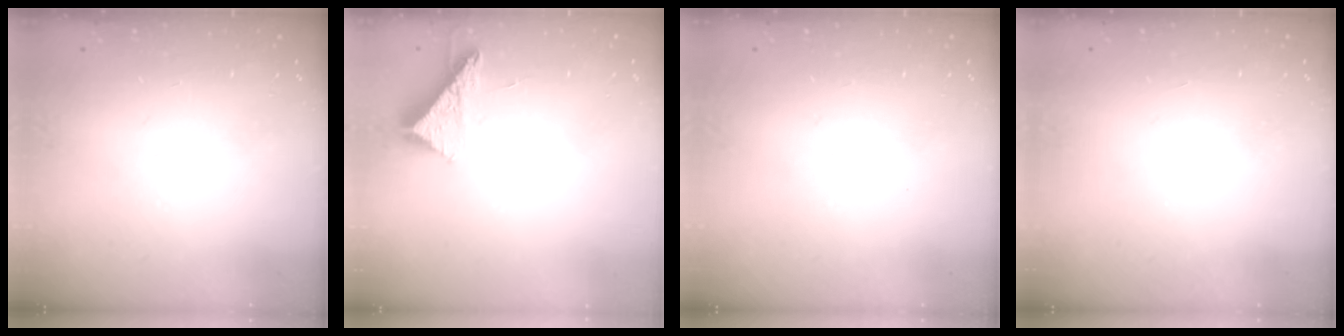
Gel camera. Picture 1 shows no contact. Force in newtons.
{"total": 8.9, "press": 8.9, "slide": 0.3}
{"total": 0.0}
{"total": 1.6, "press": 1.6, "slide": 0.1}